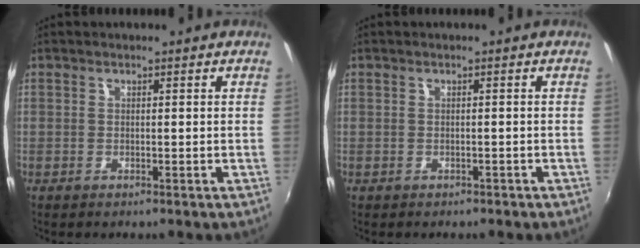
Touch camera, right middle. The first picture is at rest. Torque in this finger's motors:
{"motor_torque": [-0.37, -0.08, -0.14, -0.03]}